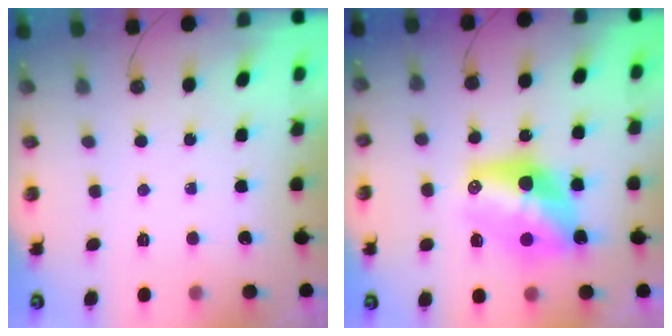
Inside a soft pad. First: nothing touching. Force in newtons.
{"total": 14.2, "press": 14.2, "slide": 1.0}